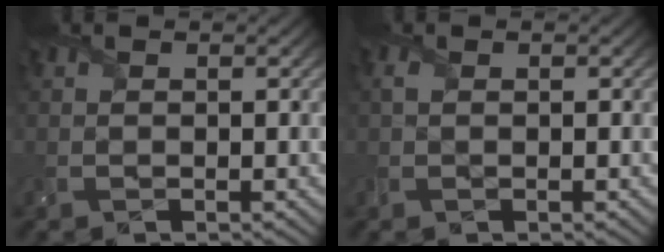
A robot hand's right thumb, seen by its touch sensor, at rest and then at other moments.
{"total": 0.9, "force": [0.0, 0.5, 0.8], "torque": [-0.023, 0.003, -0.003]}